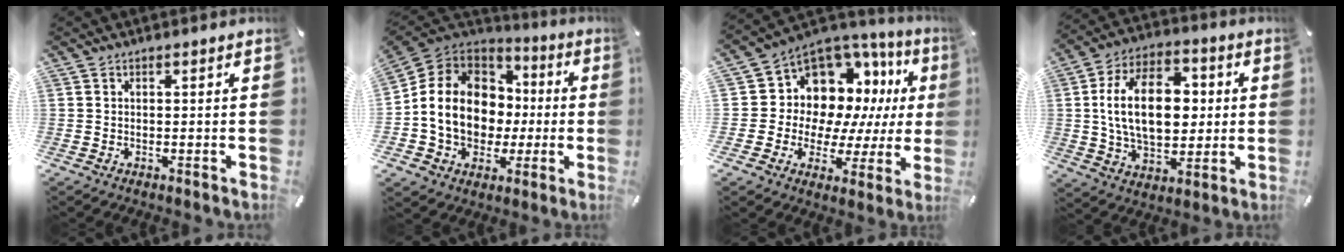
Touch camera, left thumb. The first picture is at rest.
{"total": 15.3, "force": [-1.4, 13.0, 8.0], "torque": [-0.185, 0.008, -0.016]}
{"total": 10.7, "force": [5.0, 8.8, 3.5], "torque": [-0.062, -0.078, 0.102]}
{"total": 19.1, "force": [1.5, 12.2, 14.6], "torque": [-0.273, 0.010, 0.023]}